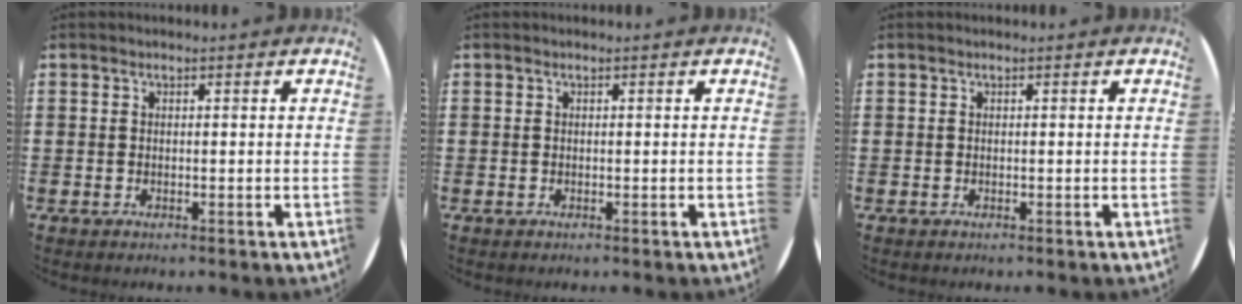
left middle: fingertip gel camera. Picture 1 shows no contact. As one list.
[{"total": 0.0}, {"total": 0.0}]